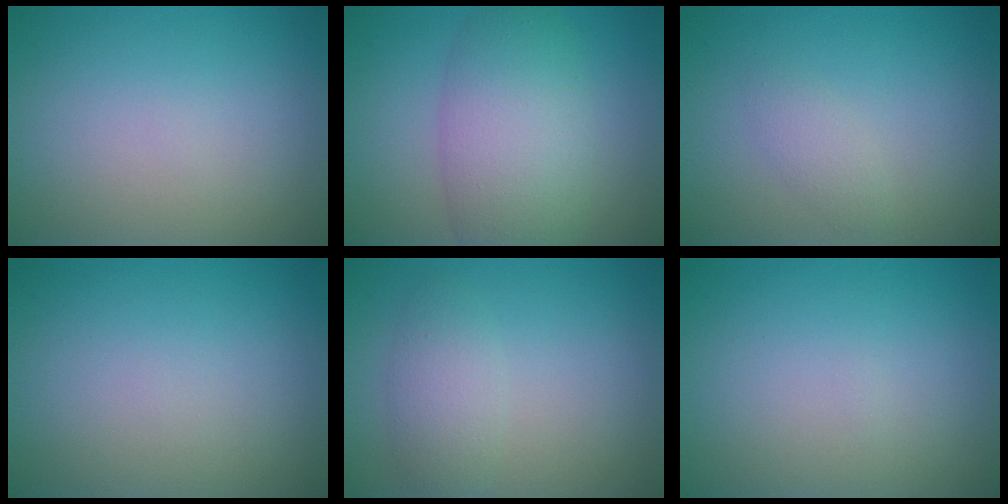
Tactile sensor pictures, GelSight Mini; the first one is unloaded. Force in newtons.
{"total": 7.1, "press": 7.1, "slide": 0.2}
{"total": 1.3, "press": 1.3, "slide": 0.0}
{"total": 0.0}
{"total": 2.4, "press": 2.4, "slide": 0.1}
{"total": 0.0}